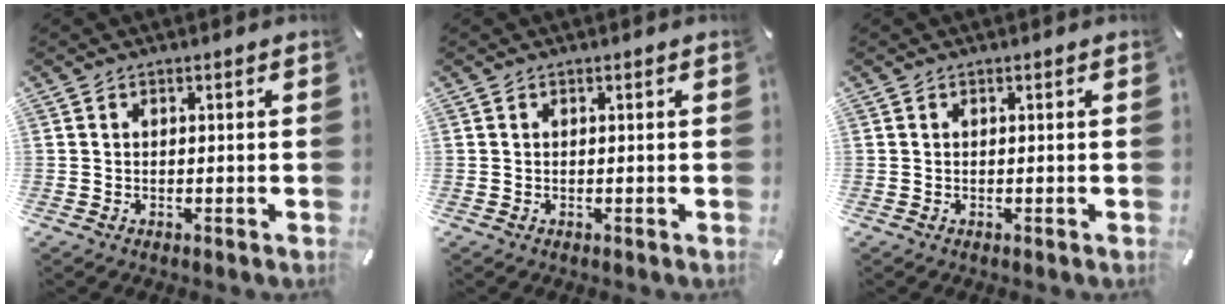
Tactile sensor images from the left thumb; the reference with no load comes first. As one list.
[{"total": 0.0}, {"total": 0.0}]